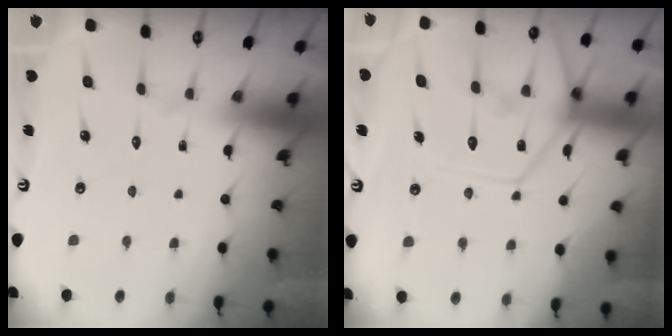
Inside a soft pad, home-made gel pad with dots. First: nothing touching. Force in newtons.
{"total": 17.5, "press": 17.4, "slide": 1.7}